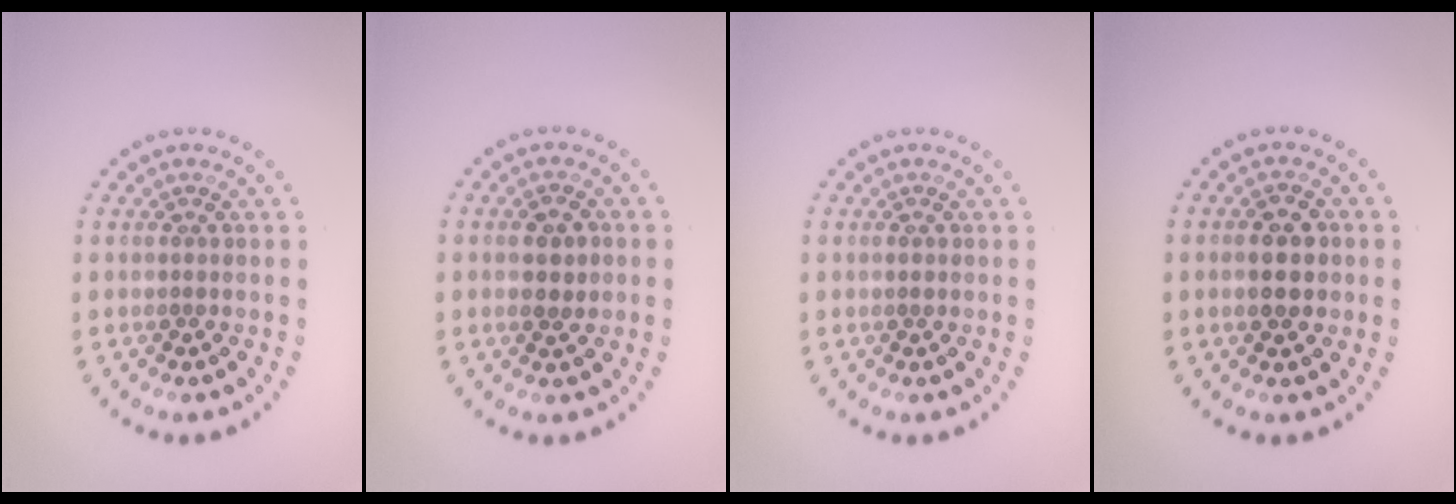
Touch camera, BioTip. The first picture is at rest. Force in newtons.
{"total": 2.2, "press": 2.2, "slide": 0.1}
{"total": 0.6, "press": 0.6, "slide": 0.2}
{"total": 3.7, "press": 3.7, "slide": 0.3}